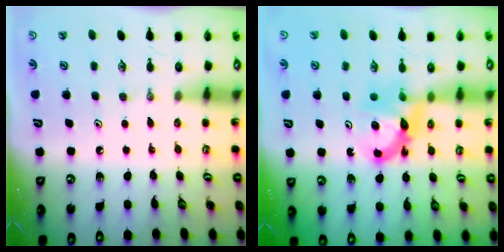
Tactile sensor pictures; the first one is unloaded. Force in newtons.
{"total": 7.7, "press": 7.7, "slide": 0.4}